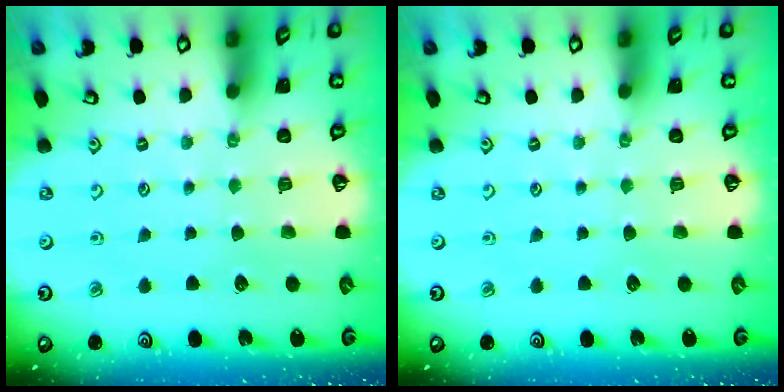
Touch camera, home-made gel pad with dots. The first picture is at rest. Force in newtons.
{"total": 0.0}